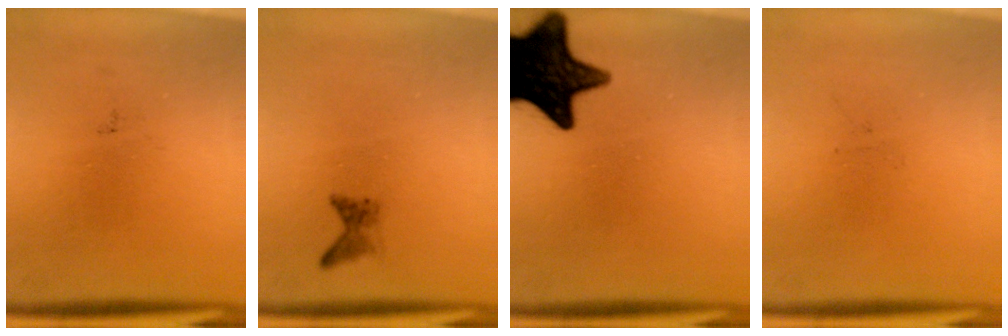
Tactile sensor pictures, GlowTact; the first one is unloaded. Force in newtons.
{"total": 1.2}
{"total": 16.5}
{"total": 0.0}